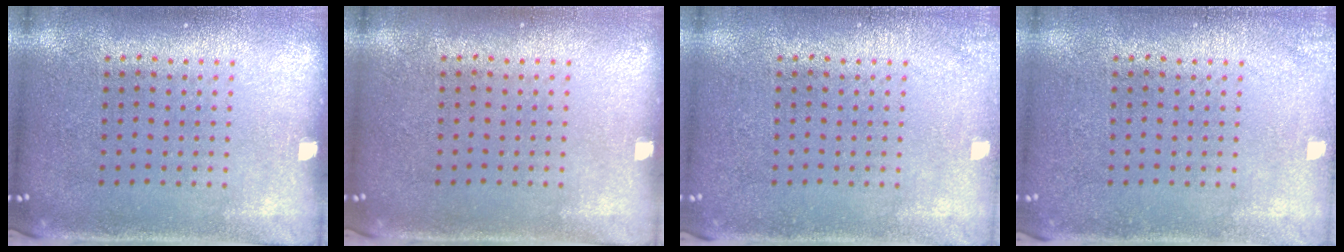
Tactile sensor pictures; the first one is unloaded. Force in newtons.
{"total": 0.0}
{"total": 0.9, "press": 0.9, "slide": 0.1}
{"total": 1.1, "press": 1.1, "slide": 0.1}